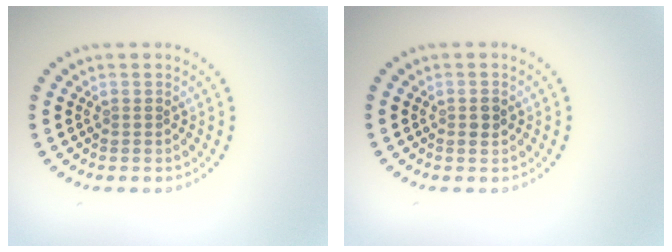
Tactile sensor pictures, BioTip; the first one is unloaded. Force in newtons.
{"total": 1.0, "press": 1.0, "slide": 0.0}